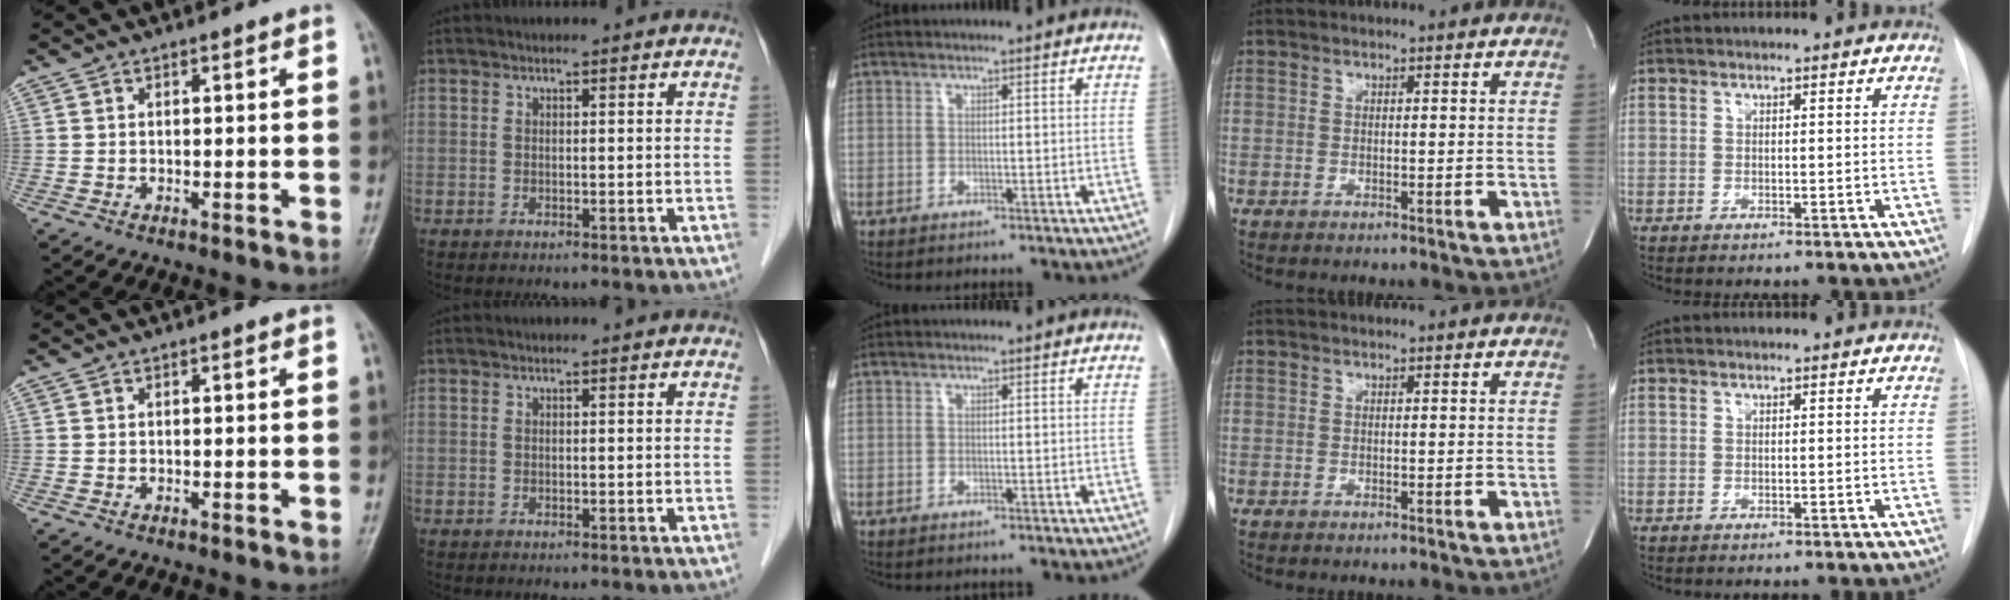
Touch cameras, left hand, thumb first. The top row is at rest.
{}